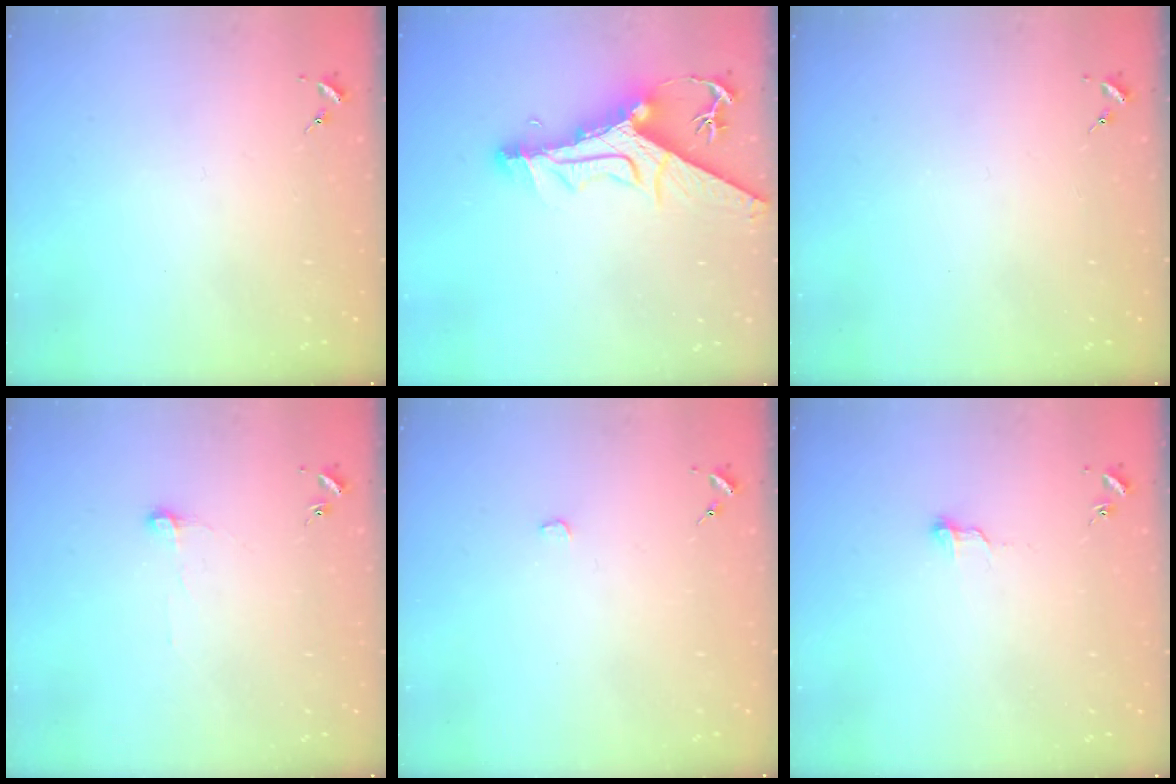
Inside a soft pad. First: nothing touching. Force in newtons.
{"total": 13.6, "press": 13.5, "slide": 1.4}
{"total": 0.0}
{"total": 4.9, "press": 4.9, "slide": 0.5}
{"total": 1.3, "press": 1.3, "slide": 0.1}
{"total": 6.2, "press": 6.1, "slide": 0.5}